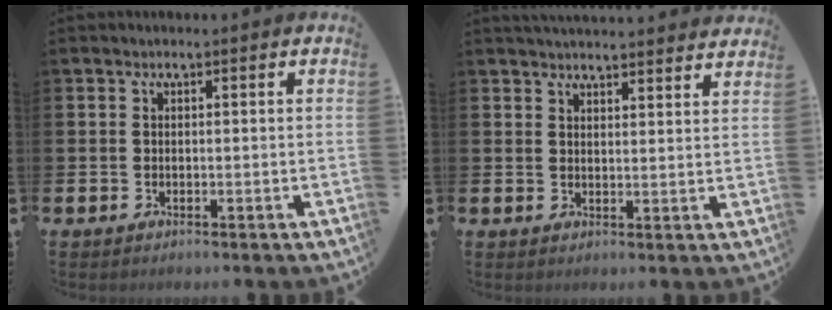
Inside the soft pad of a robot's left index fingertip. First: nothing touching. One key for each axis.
{"total": 3.7, "fx": 3.7, "fy": 0.1, "fz": 0.0, "tx": -0.006, "ty": -0.021, "tz": 0.068}